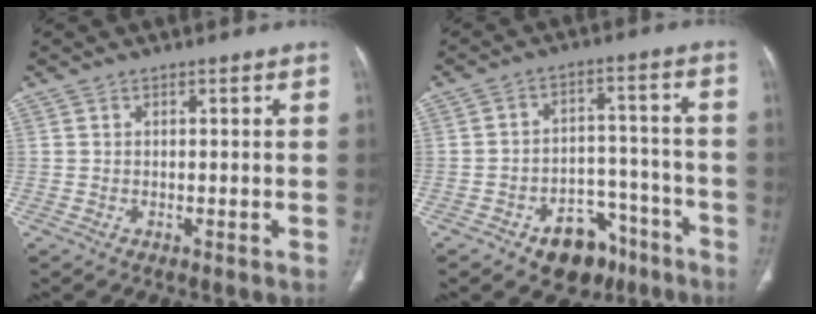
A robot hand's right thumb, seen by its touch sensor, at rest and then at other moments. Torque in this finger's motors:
{"motor_torque": [1.93, 0.51, 0.86, -0.66, 0.02]}